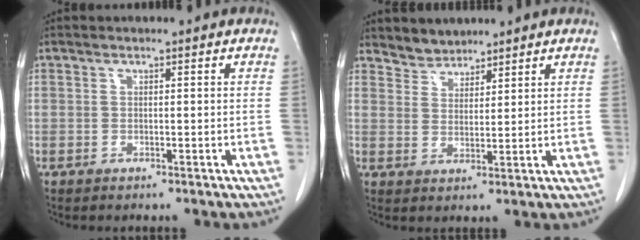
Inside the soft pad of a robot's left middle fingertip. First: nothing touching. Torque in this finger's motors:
{"motor_torque": [0.00, -0.08, -0.08, -0.03]}